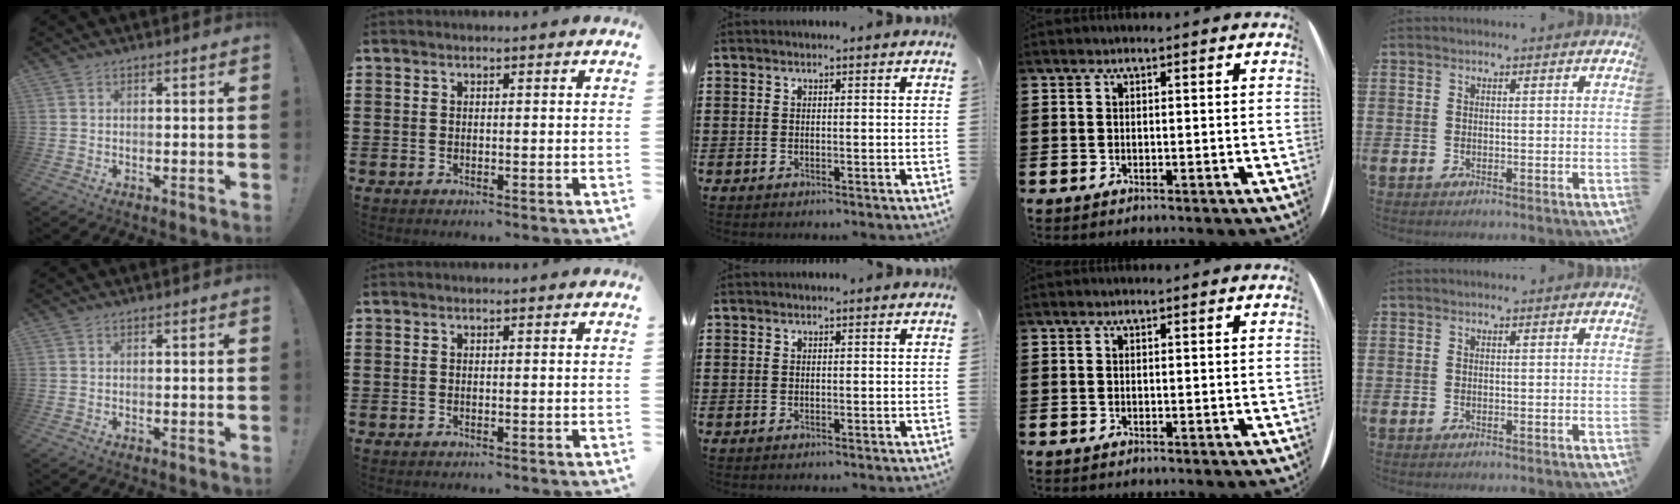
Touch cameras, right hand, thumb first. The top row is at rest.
{}